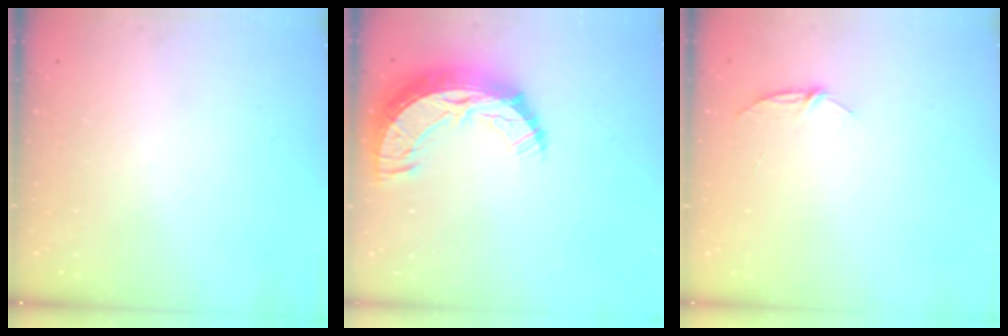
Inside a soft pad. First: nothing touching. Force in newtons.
{"total": 14.4, "press": 14.3, "slide": 1.2}
{"total": 4.9, "press": 4.8, "slide": 0.6}